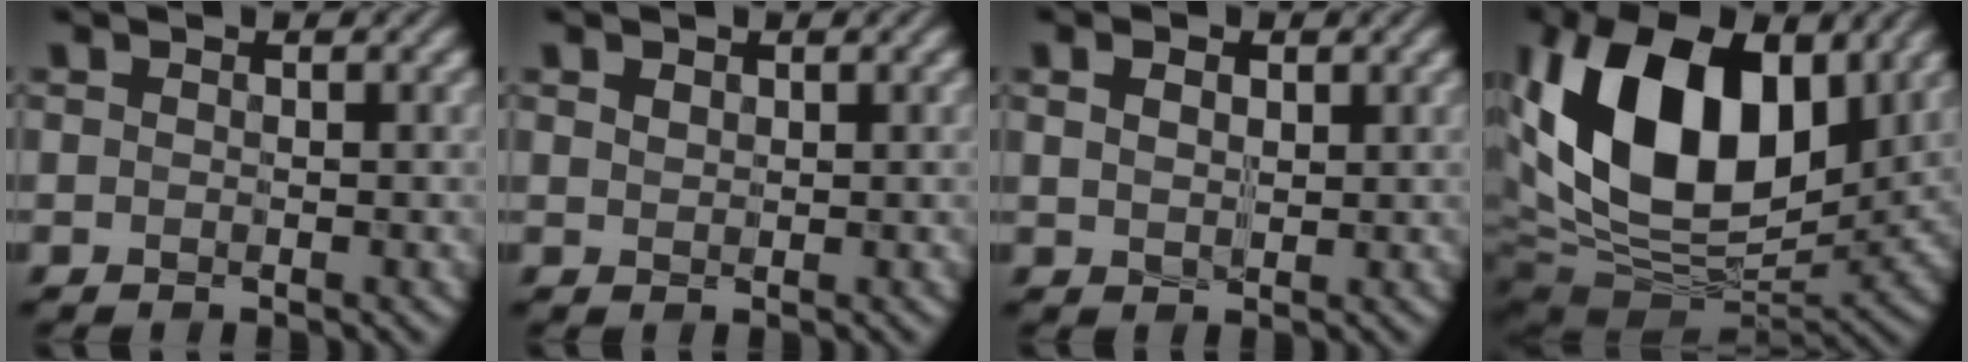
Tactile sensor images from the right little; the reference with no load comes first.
{"total": 0.9, "force": [0.5, 0.6, 0.4], "torque": [-0.011, -0.001, 0.009]}
{"total": 1.6, "force": [0.5, 1.0, 1.2], "torque": [-0.025, -0.002, 0.011]}
{"total": 16.0, "force": [4.0, 9.8, 12.0], "torque": [-0.219, 0.011, 0.064]}